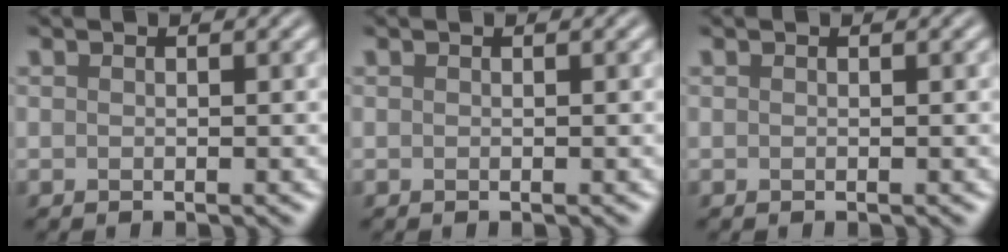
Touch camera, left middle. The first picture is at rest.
{"total": 0.0}
{"total": 0.0}